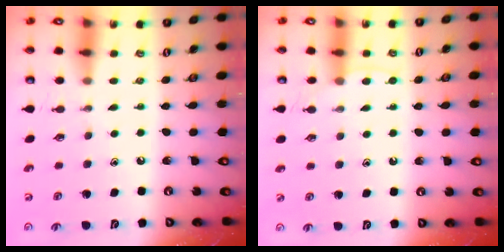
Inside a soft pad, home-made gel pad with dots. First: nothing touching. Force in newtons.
{"total": 5.6, "press": 5.5, "slide": 0.6}